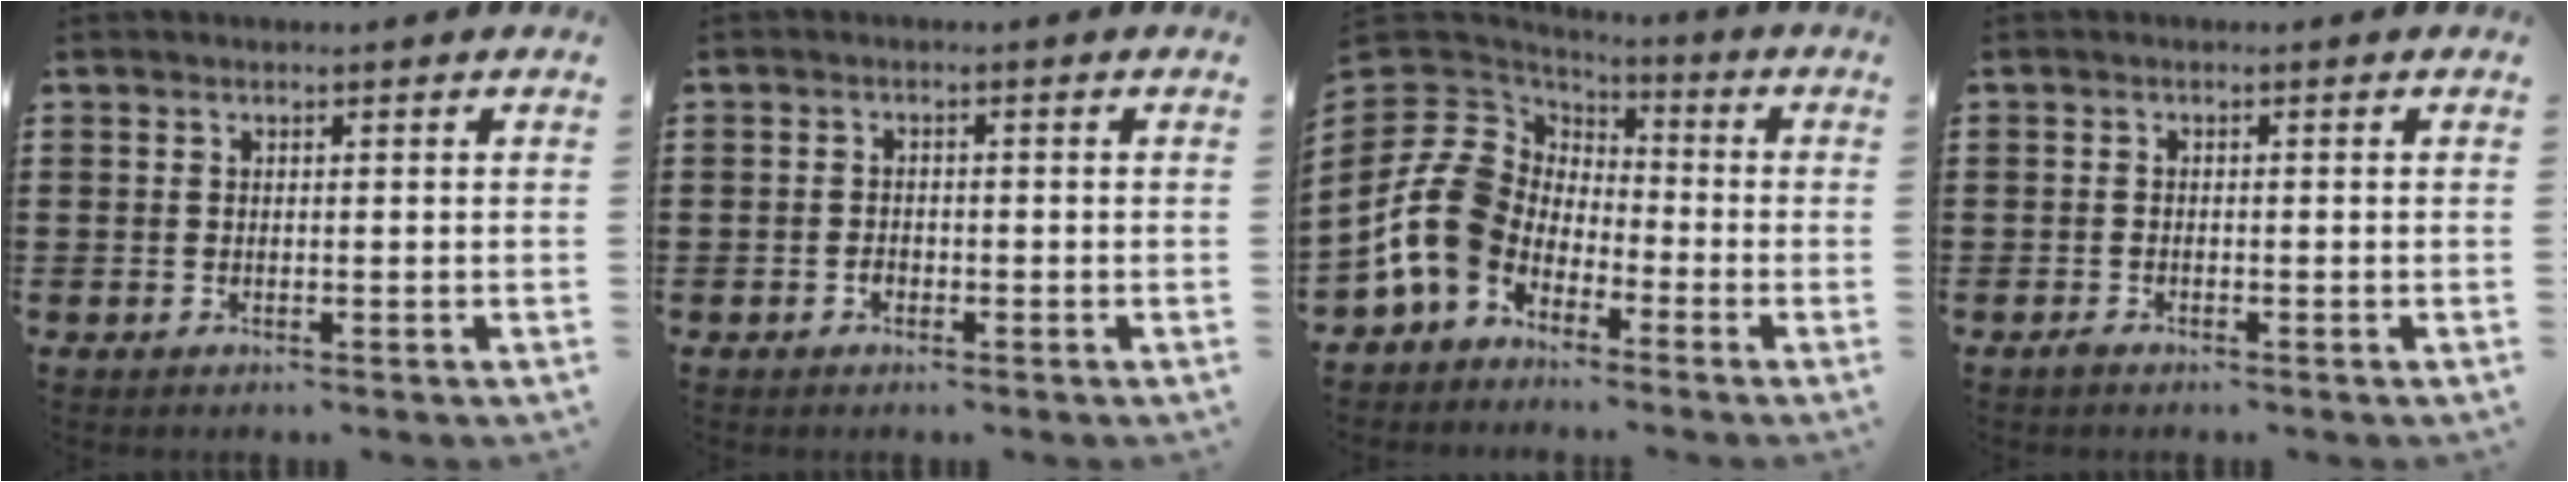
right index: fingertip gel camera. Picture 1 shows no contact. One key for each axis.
{"total": 1.0, "fx": -0.7, "fy": 0.6, "fz": 0.4, "tx": -0.012, "ty": -0.005, "tz": -0.012}
{"total": 10.4, "fx": -3.0, "fy": 8.4, "fz": 5.4, "tx": -0.174, "ty": 0.003, "tz": -0.064}
{"total": 0.5, "fx": -0.5, "fy": 0.1, "fz": 0.1, "tx": -0.003, "ty": -0.004, "tz": -0.009}